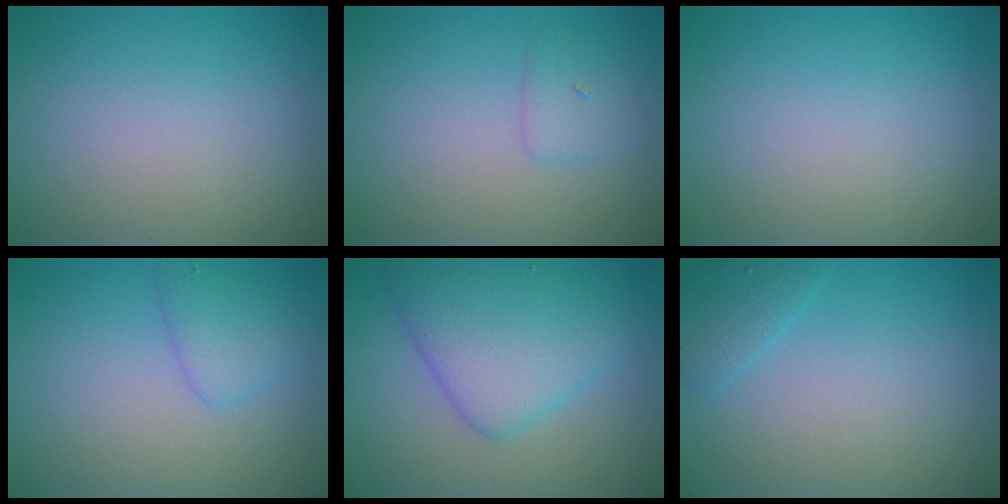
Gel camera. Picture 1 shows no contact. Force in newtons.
{"total": 1.4, "press": 1.4, "slide": 0.1}
{"total": 0.0}
{"total": 2.4, "press": 2.4, "slide": 0.1}
{"total": 6.7, "press": 6.7, "slide": 0.2}
{"total": 1.6, "press": 1.6, "slide": 0.1}